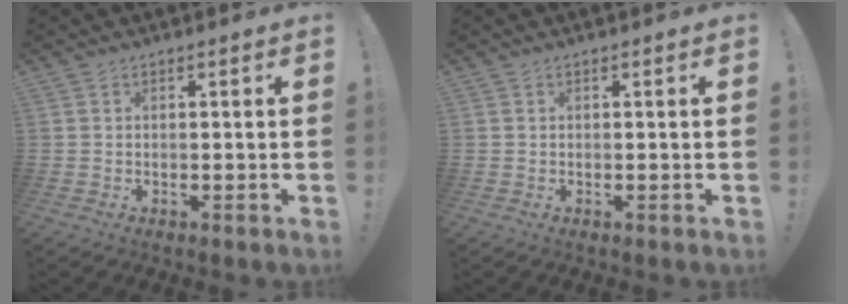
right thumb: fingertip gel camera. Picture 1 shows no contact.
{"total": 0.0}